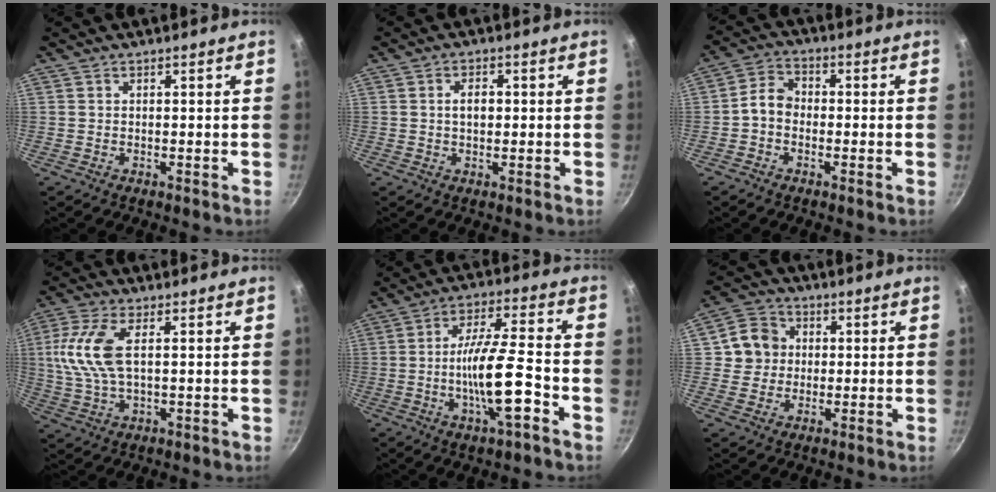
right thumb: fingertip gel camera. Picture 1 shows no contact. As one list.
[{"total": 3.2, "force": [0.3, 2.0, 2.5], "torque": [-0.032, 0.008, 0.003]}, {"total": 5.0, "force": [-1.0, 3.8, 3.1], "torque": [-0.045, 0.025, -0.034]}, {"total": 10.6, "force": [1.8, 4.9, 9.2], "torque": [-0.200, 0.007, 0.031]}, {"total": 12.9, "force": [-4.2, 2.7, 11.9], "torque": [-0.207, 0.024, -0.078]}, {"total": 7.5, "force": [0.8, 7.0, 2.6], "torque": [-0.005, 0.011, 0.001]}]